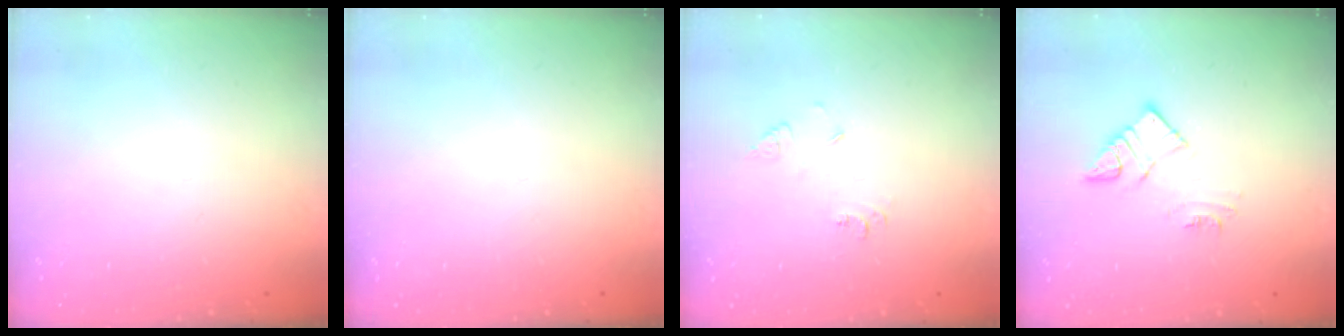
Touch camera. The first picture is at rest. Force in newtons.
{"total": 0.0}
{"total": 4.9, "press": 4.8, "slide": 0.7}
{"total": 9.7, "press": 9.6, "slide": 0.6}